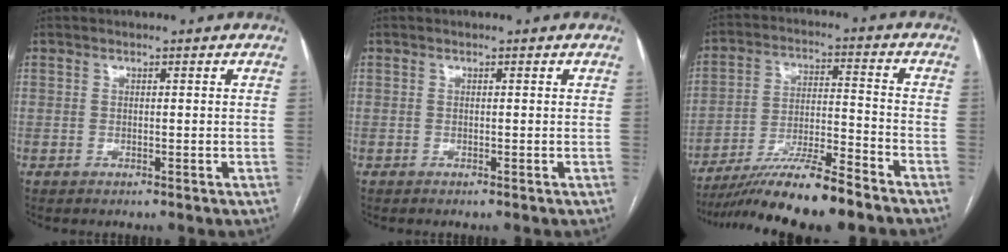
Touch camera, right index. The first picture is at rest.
{"total": 0.0}
{"total": 13.9, "force": [-11.5, 0.2, 7.8], "torque": [-0.135, -0.012, -0.197]}